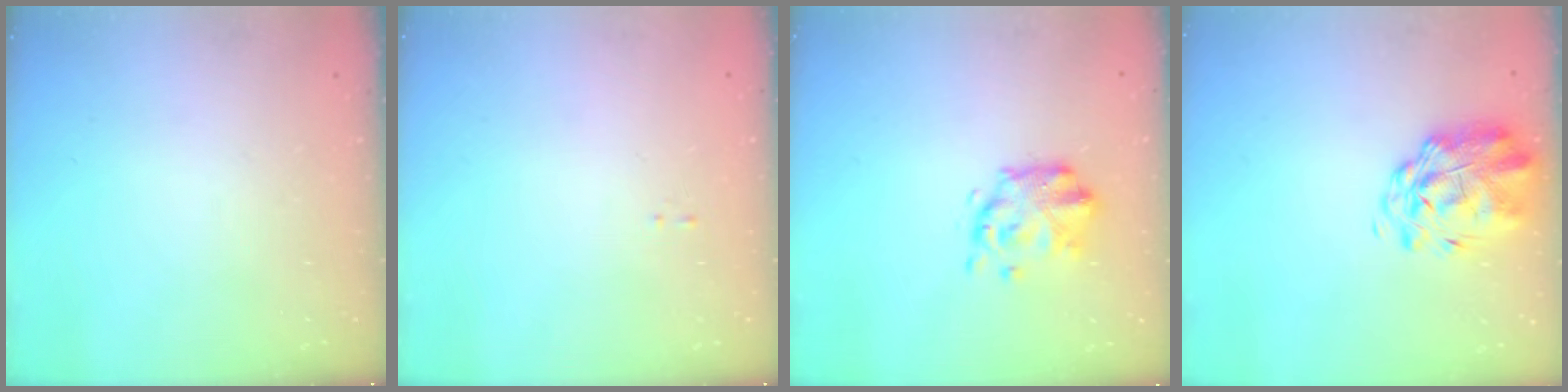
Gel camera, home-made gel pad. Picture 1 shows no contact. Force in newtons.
{"total": 0.0}
{"total": 6.8, "press": 6.8, "slide": 0.6}
{"total": 3.1, "press": 2.6, "slide": 1.7}